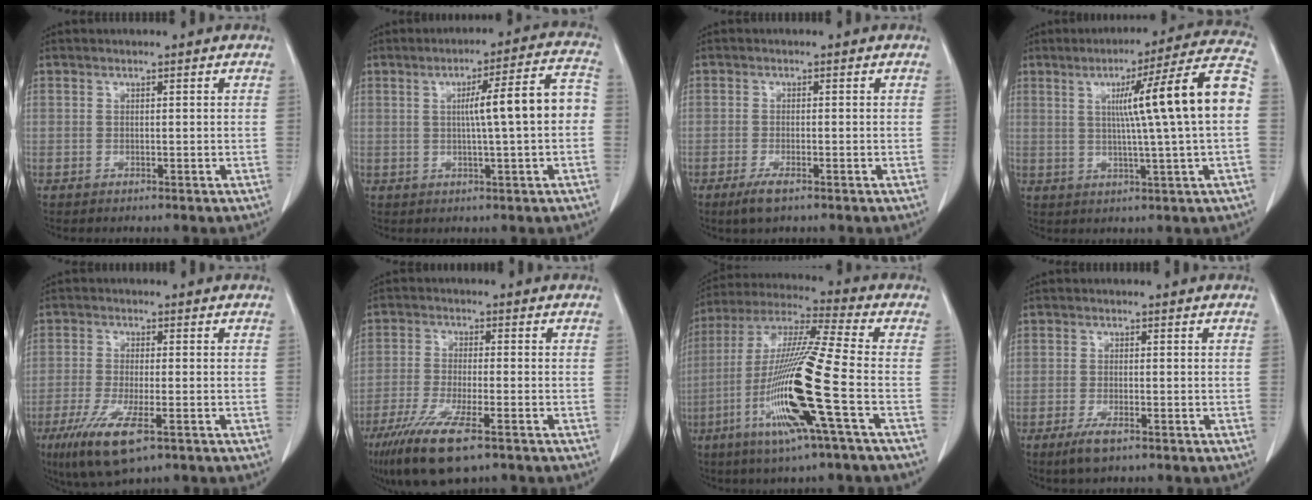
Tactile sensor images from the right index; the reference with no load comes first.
{"total": 9.7, "force": [0.0, 0.2, 9.7], "torque": [-0.135, 0.026, -0.002]}
{"total": 2.8, "force": [-1.8, 0.6, 2.0], "torque": [-0.041, -0.005, -0.032]}
{"total": 15.3, "force": [1.7, -1.4, 15.1], "torque": [-0.214, 0.019, 0.020]}
{"total": 9.4, "force": [-5.1, 1.9, 7.7], "torque": [-0.150, -0.027, -0.085]}
{"total": 10.9, "force": [-6.8, 1.8, 8.3], "torque": [-0.155, -0.028, -0.113]}
{"total": 18.0, "force": [-5.6, -0.9, 17.1], "torque": [-0.348, -0.019, -0.118]}
{"total": 3.2, "force": [-2.0, 0.7, 2.4], "torque": [-0.049, -0.006, -0.036]}